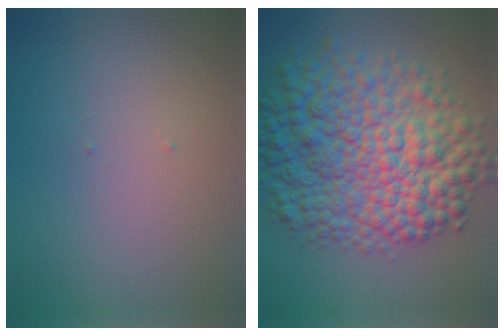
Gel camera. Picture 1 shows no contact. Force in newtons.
{"total": 12.0, "press": 12.0, "slide": 0.1}